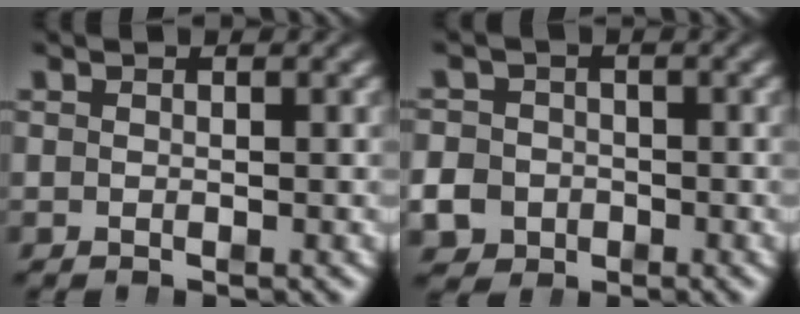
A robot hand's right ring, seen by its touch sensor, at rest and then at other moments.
{"total": 4.5, "force": [-1.7, 4.0, 1.1], "torque": [-0.027, -0.021, -0.025]}